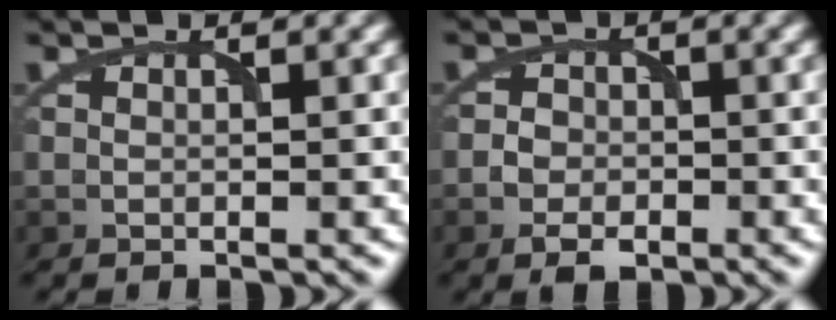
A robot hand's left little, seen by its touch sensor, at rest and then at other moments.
{"total": 3.1, "force": [-1.6, 2.1, 1.7], "torque": [-0.019, 0.002, -0.036]}